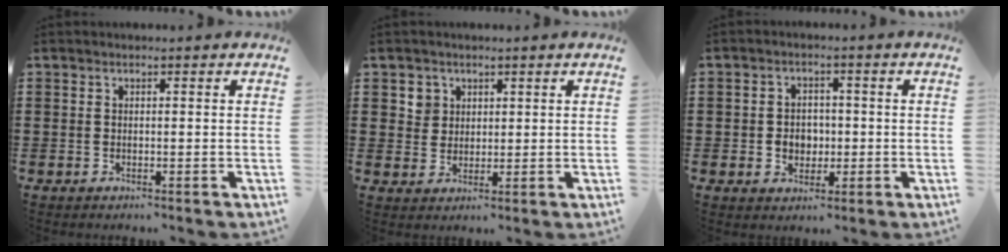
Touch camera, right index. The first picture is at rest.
{"total": 2.9, "force": [1.5, 2.5, 0.2], "torque": [-0.015, 0.011, 0.028]}
{"total": 3.5, "force": [-0.4, 3.1, 1.7], "torque": [-0.033, 0.005, -0.014]}